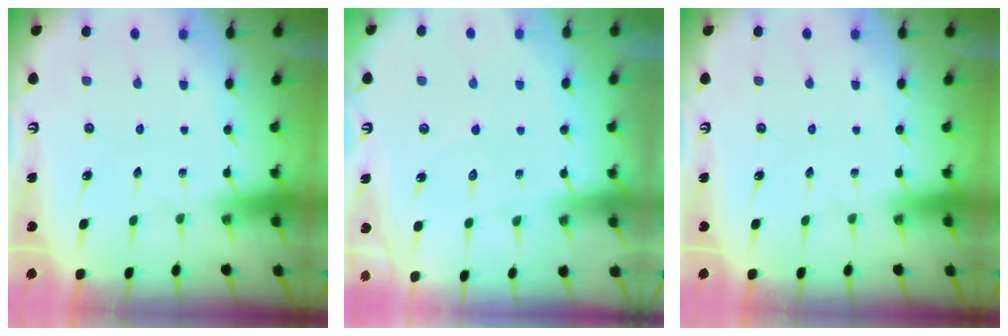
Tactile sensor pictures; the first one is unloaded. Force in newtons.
{"total": 4.8, "press": 4.8, "slide": 0.5}
{"total": 0.0}